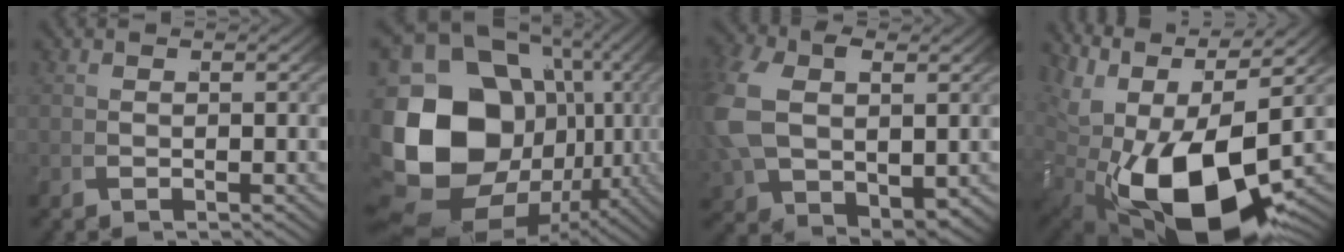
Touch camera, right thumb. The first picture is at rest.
{"total": 22.0, "force": [-2.0, 16.8, 14.2], "torque": [-0.303, -0.078, 0.004]}
{"total": 7.4, "force": [0.9, 5.0, 5.3], "torque": [-0.143, -0.030, 0.045]}
{"total": 16.7, "force": [0.2, 10.3, 13.1], "torque": [-0.270, -0.067, 0.045]}